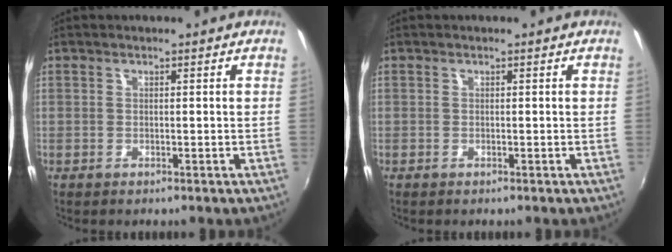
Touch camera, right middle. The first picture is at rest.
{"total": 0.0}